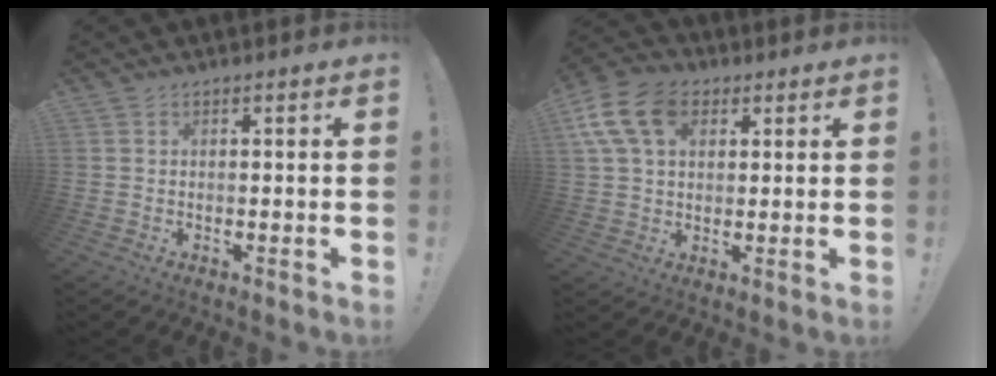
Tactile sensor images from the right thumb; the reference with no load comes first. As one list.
[{"total": 14.4, "force": [5.5, 9.7, 9.0], "torque": [-0.166, -0.013, 0.108]}]